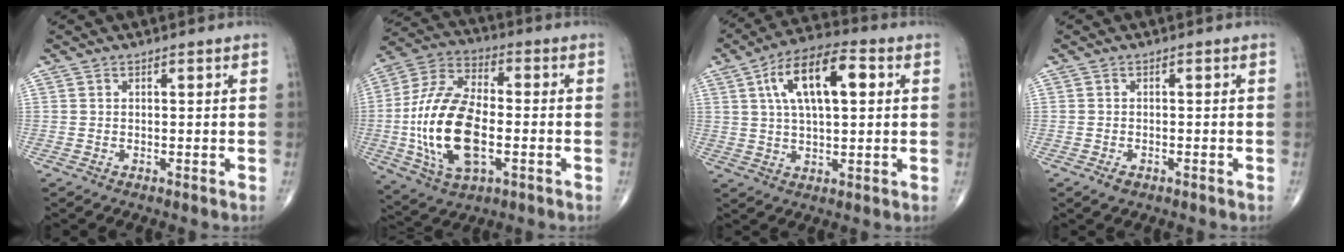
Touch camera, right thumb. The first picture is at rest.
{"total": 20.9, "force": [-3.3, 10.9, 17.5], "torque": [-0.349, 0.014, -0.054]}
{"total": 14.0, "force": [3.9, 6.0, 12.1], "torque": [-0.204, 0.015, 0.061]}
{"total": 1.6, "force": [-1.0, 0.9, 1.0], "torque": [-0.019, 0.002, -0.015]}